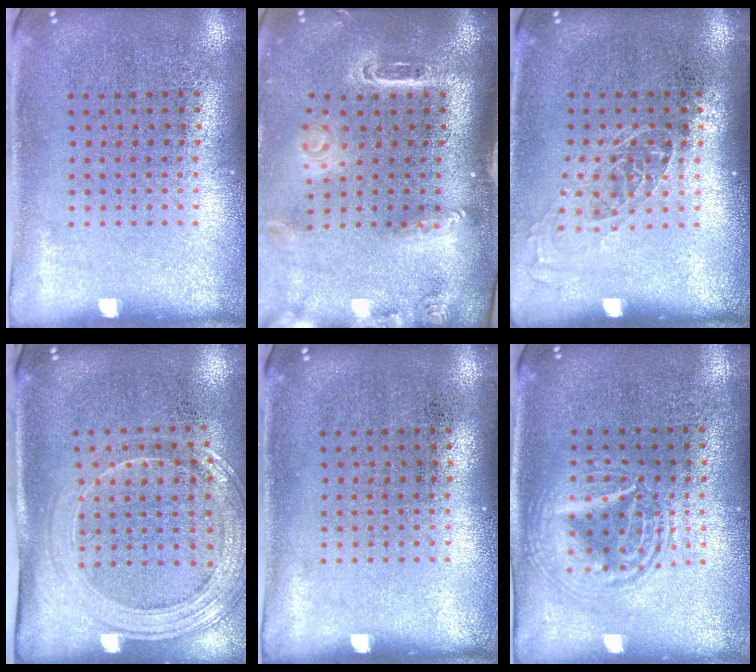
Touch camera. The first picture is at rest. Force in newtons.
{"total": 2.9, "press": 2.1, "slide": 2.0}
{"total": 1.0, "press": 0.9, "slide": 0.4}
{"total": 1.9, "press": 1.7, "slide": 0.8}
{"total": 0.0}
{"total": 2.9, "press": 2.8, "slide": 0.4}